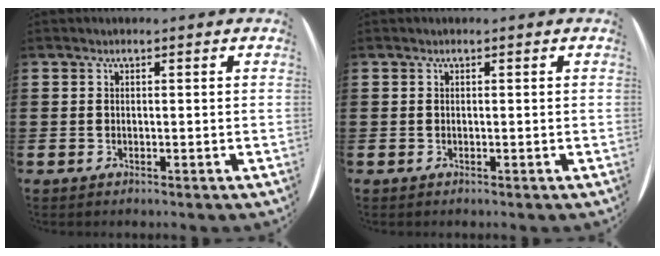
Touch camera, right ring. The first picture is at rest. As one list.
[{"total": 0.0}]